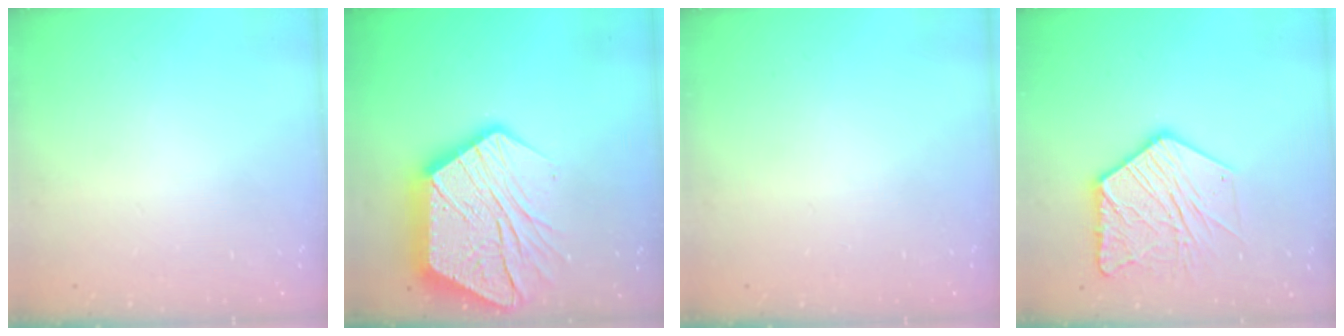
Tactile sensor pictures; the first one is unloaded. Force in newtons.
{"total": 27.1, "press": 27.0, "slide": 2.2}
{"total": 0.0}
{"total": 16.1, "press": 16.0, "slide": 1.3}